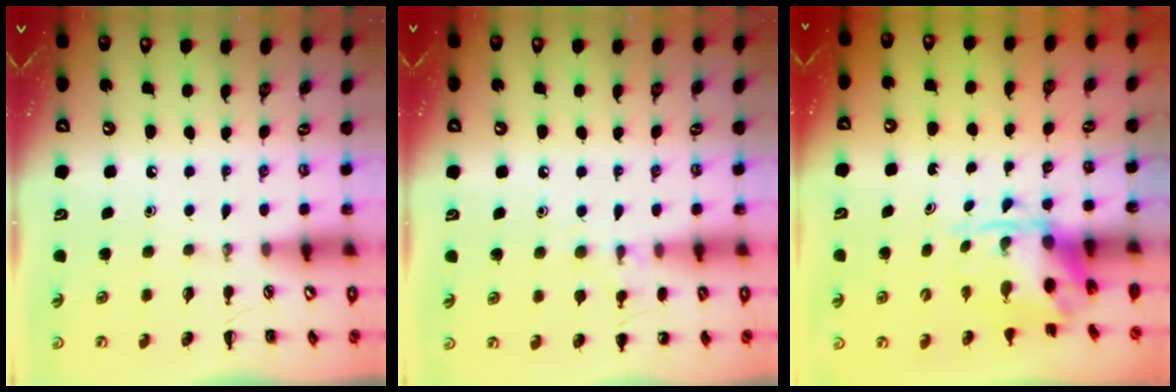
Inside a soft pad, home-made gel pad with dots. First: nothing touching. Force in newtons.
{"total": 8.1, "press": 7.8, "slide": 2.3}
{"total": 3.8, "press": 3.6, "slide": 0.9}